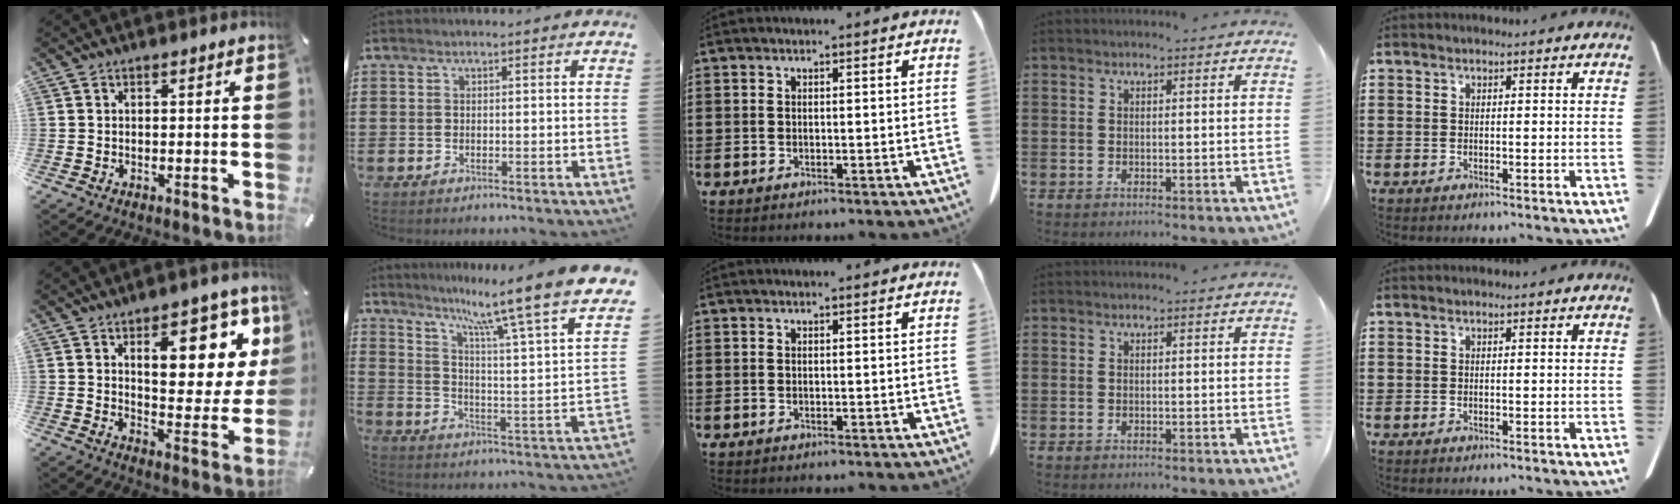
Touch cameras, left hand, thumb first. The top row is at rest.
{"thumb": {"total": 16.7, "force": [8.4, 7.5, 12.3], "torque": [-0.153, -0.047, 0.132]}, "index": {"total": 10.1, "force": [8.1, -1.0, 5.9], "torque": [-0.123, -0.077, 0.116]}}